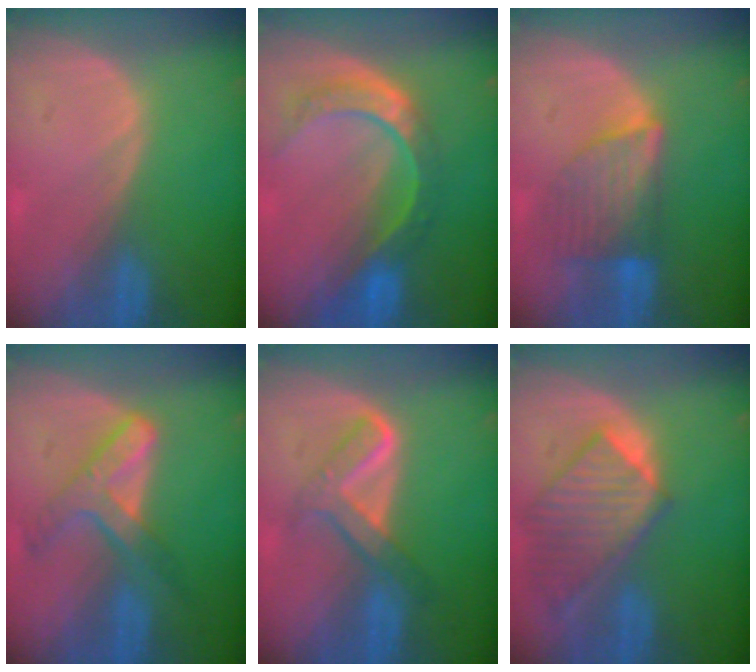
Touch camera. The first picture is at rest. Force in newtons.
{"total": 8.8, "press": 7.4, "slide": 4.8}
{"total": 6.9, "press": 6.7, "slide": 1.6}
{"total": 7.2, "press": 6.1, "slide": 3.8}
{"total": 5.4, "press": 5.4, "slide": 0.1}
{"total": 9.4, "press": 8.3, "slide": 4.6}